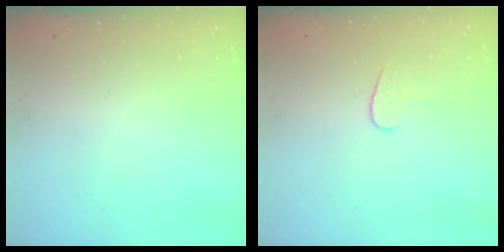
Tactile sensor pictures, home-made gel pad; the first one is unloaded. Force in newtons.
{"total": 5.1, "press": 5.1, "slide": 0.5}